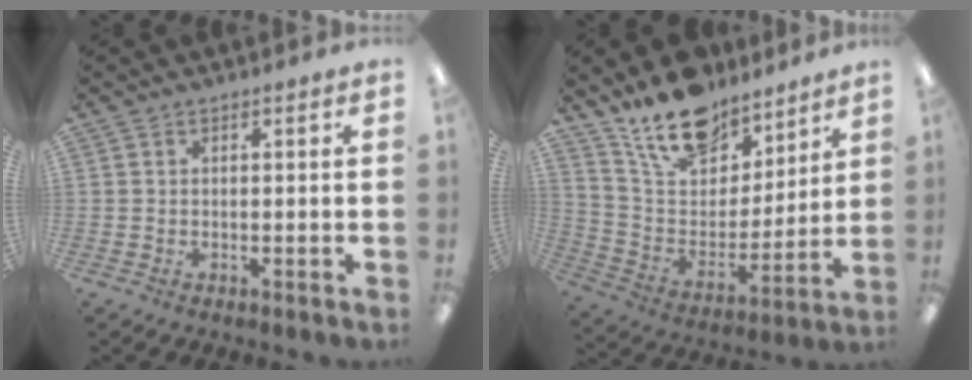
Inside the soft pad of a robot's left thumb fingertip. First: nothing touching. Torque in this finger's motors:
{"motor_torque": [1.37, 1.27, 1.40, -1.37, 0.27]}